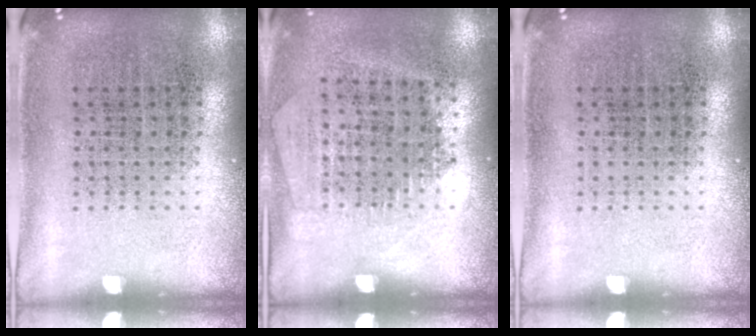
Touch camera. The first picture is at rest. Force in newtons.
{"total": 1.3, "press": 1.1, "slide": 0.6}
{"total": 0.0}